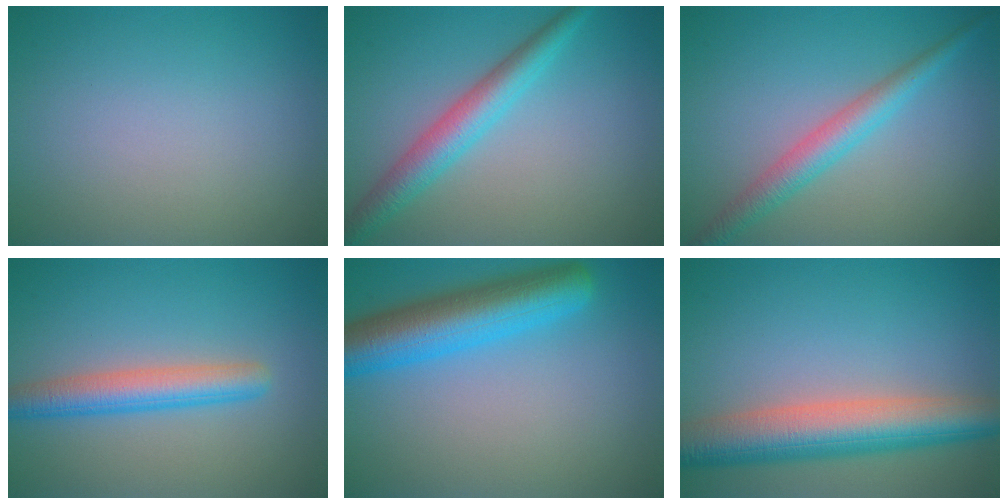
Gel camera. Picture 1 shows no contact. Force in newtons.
{"total": 4.1, "press": 4.1, "slide": 0.1}
{"total": 3.3, "press": 3.3, "slide": 0.1}
{"total": 4.1, "press": 4.1, "slide": 0.1}
{"total": 7.3, "press": 7.3, "slide": 0.2}
{"total": 7.7, "press": 7.7, "slide": 0.4}